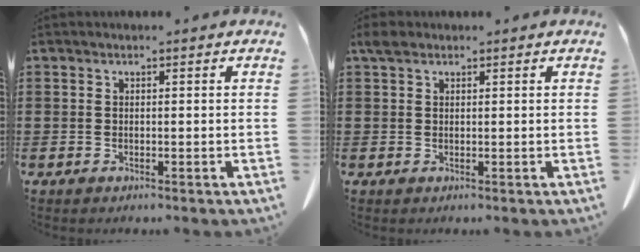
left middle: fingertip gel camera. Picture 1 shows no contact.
{"total": 1.7, "force": [1.2, 1.0, 0.7], "torque": [-0.019, 0.004, 0.024]}